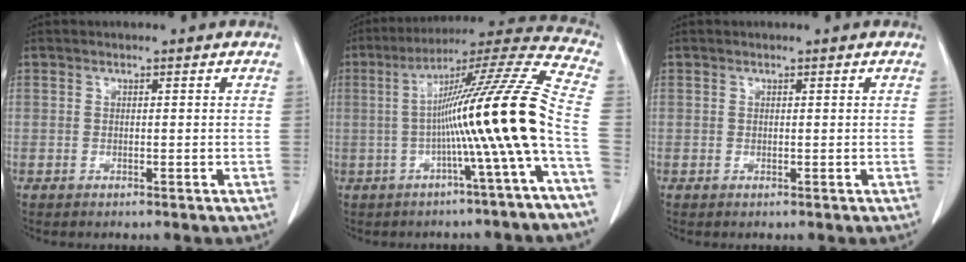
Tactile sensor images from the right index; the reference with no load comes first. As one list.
[{"total": 17.2, "force": [-2.8, -2.6, 16.8], "torque": [-0.250, 0.016, -0.057]}, {"total": 0.0}]